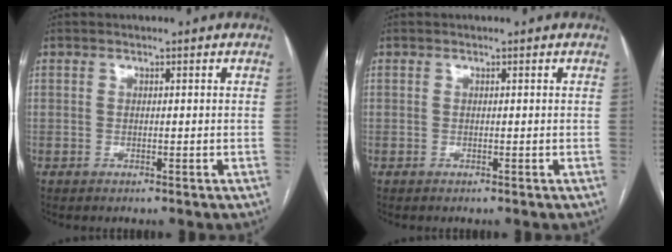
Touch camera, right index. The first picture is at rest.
{"total": 0.0}